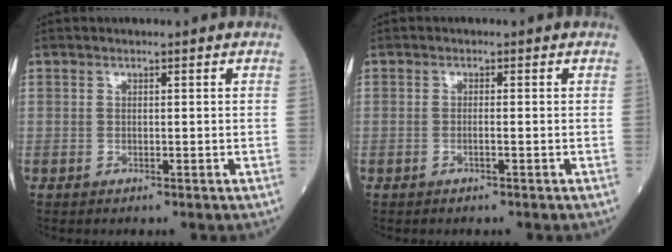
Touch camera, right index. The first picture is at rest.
{"total": 1.0, "force": [-0.4, 0.3, 0.9], "torque": [-0.024, 0.000, -0.007]}